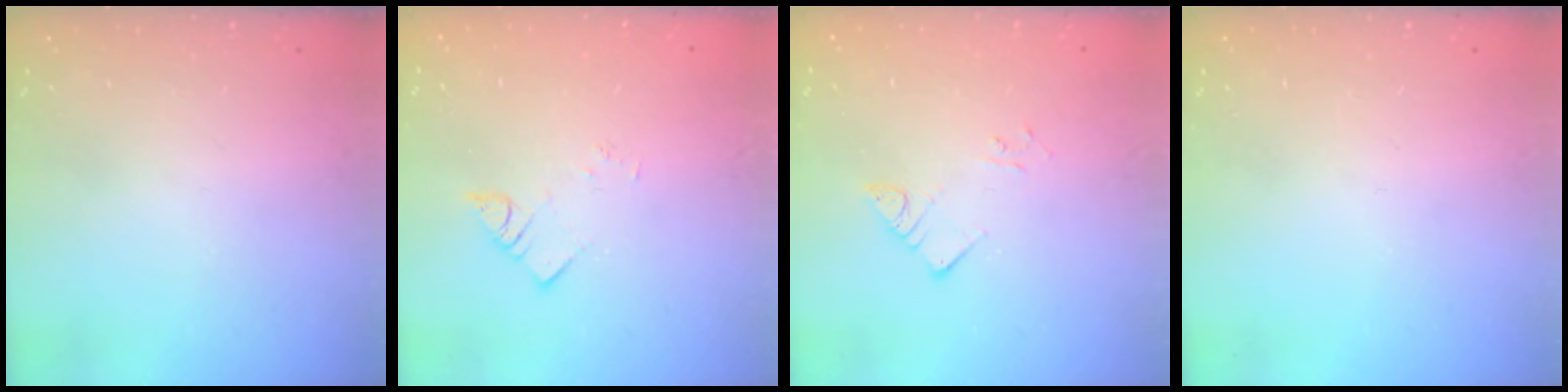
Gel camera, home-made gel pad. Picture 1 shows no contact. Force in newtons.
{"total": 2.2, "press": 2.2, "slide": 0.2}
{"total": 3.7, "press": 3.7, "slide": 0.2}
{"total": 0.0}